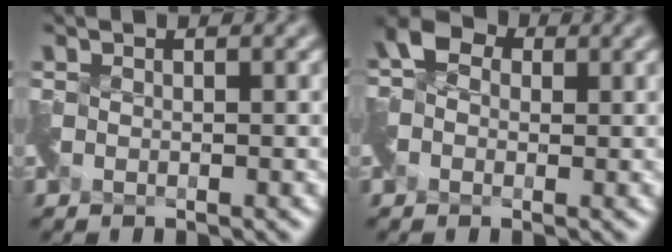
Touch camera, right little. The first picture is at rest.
{"total": 2.4, "force": [-0.3, 2.2, 1.0], "torque": [-0.022, 0.005, -0.014]}